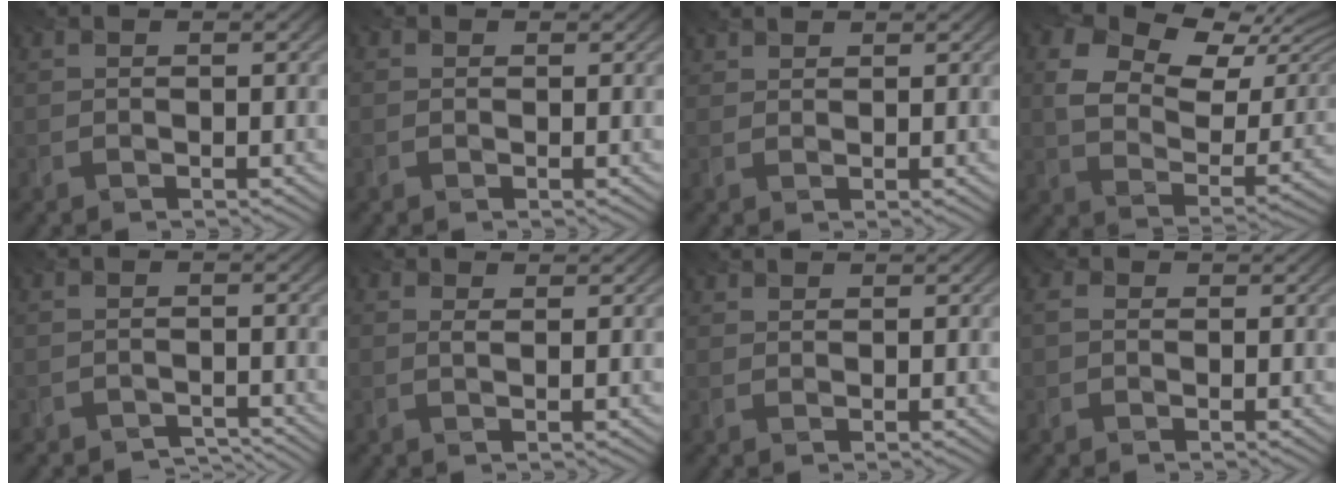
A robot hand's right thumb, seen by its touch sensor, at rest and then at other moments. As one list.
[{"total": 0.5, "force": [0.0, 0.5, -0.2], "torque": [0.006, -0.006, -0.004]}, {"total": 1.7, "force": [1.6, 0.4, 0.1], "torque": [-0.009, 0.003, 0.036]}, {"total": 13.8, "force": [6.9, 8.2, 8.7], "torque": [-0.171, 0.005, 0.116]}, {"total": 2.2, "force": [-2.1, 0.4, -0.1], "torque": [0.010, 0.001, -0.036]}, {"total": 0.8, "force": [0.5, 0.2, 0.6], "torque": [-0.013, -0.003, 0.006]}, {"total": 1.1, "force": [1.1, 0.3, -0.1], "torque": [-0.002, 0.004, 0.027]}, {"total": 1.6, "force": [0.3, 1.4, 0.8], "torque": [-0.017, 0.004, -0.001]}]